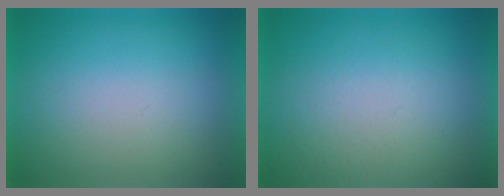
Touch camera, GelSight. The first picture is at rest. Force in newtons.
{"total": 4.2}